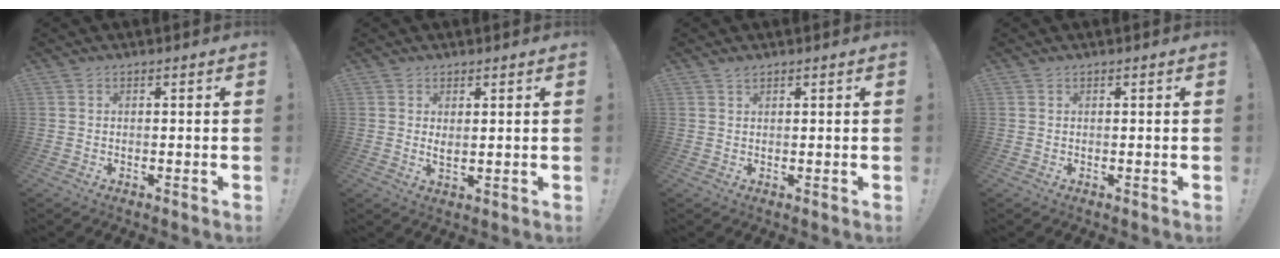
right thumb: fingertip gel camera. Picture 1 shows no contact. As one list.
[{"total": 2.6, "force": [1.6, 0.8, 1.9], "torque": [-0.025, -0.013, 0.025]}, {"total": 0.9, "force": [0.7, 0.3, 0.5], "torque": [-0.010, 0.000, 0.014]}, {"total": 0.0}]